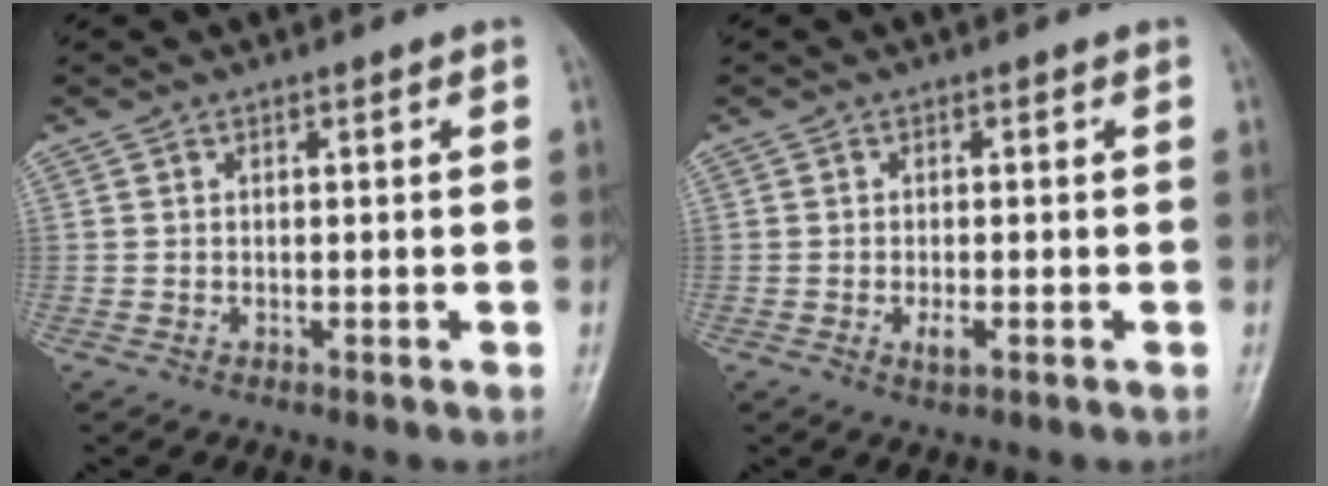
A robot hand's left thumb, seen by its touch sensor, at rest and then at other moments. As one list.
[{"total": 2.2, "force": [-0.8, 0.9, 1.8], "torque": [-0.035, -0.002, -0.013]}]